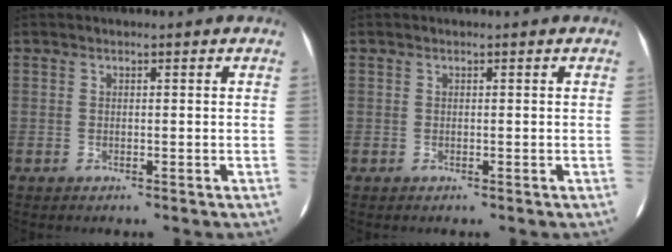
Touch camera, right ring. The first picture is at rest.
{"total": 0.0}